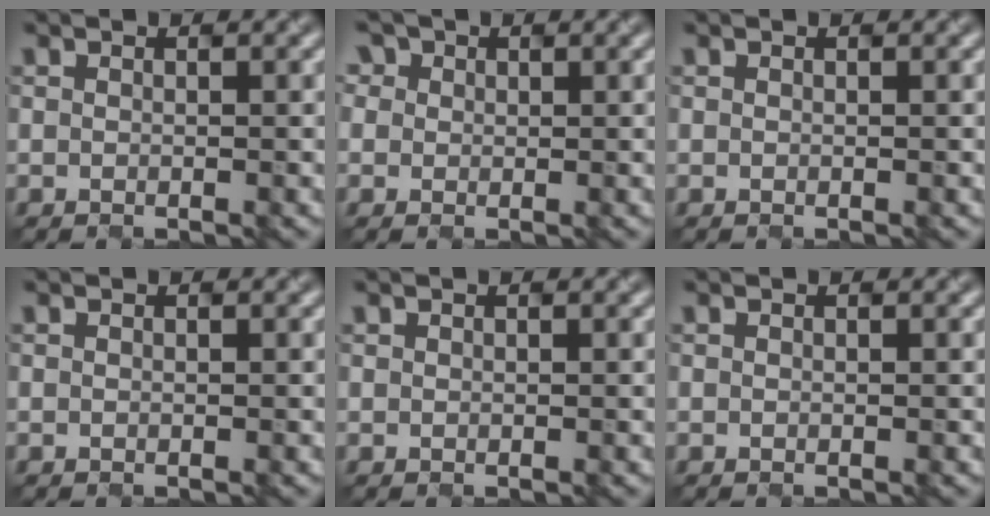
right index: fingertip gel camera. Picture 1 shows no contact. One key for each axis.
{"total": 1.7, "fx": 1.0, "fy": 1.3, "fz": -0.3, "tx": -0.032, "ty": -0.002, "tz": 0.045}
{"total": 0.0}
{"total": 0.0}
{"total": 0.5, "fx": -0.1, "fy": -0.3, "fz": -0.4, "tx": 0.000, "ty": -0.006, "tz": 0.010}
{"total": 0.0}